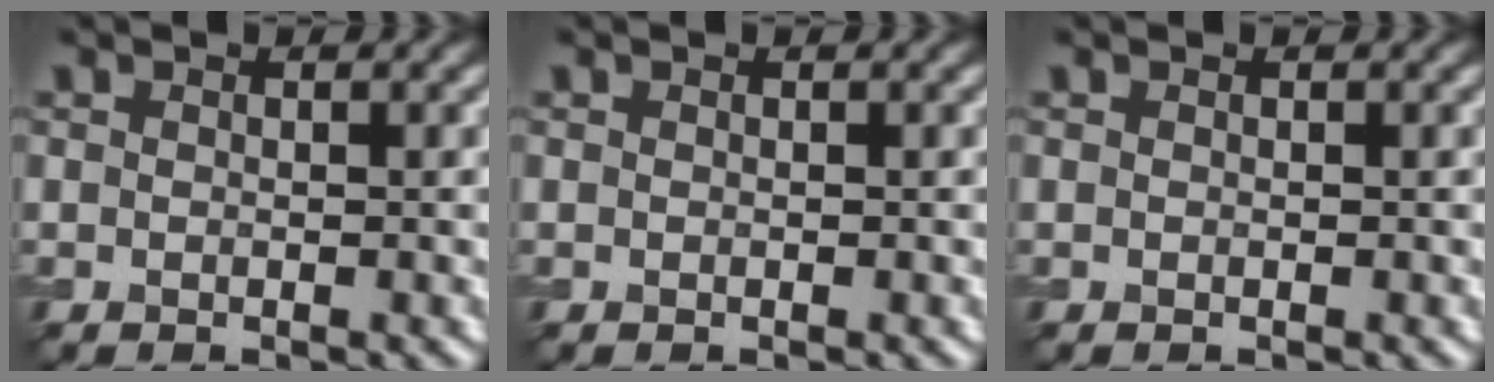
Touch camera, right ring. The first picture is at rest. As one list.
[{"total": 0.0}, {"total": 0.0}]